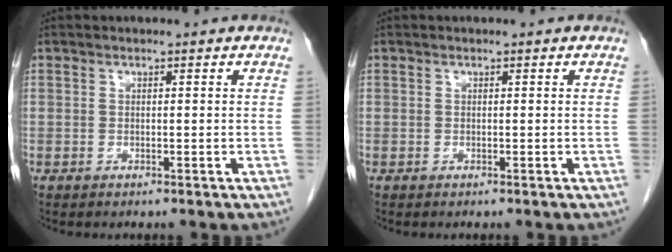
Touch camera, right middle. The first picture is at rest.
{"total": 0.0}